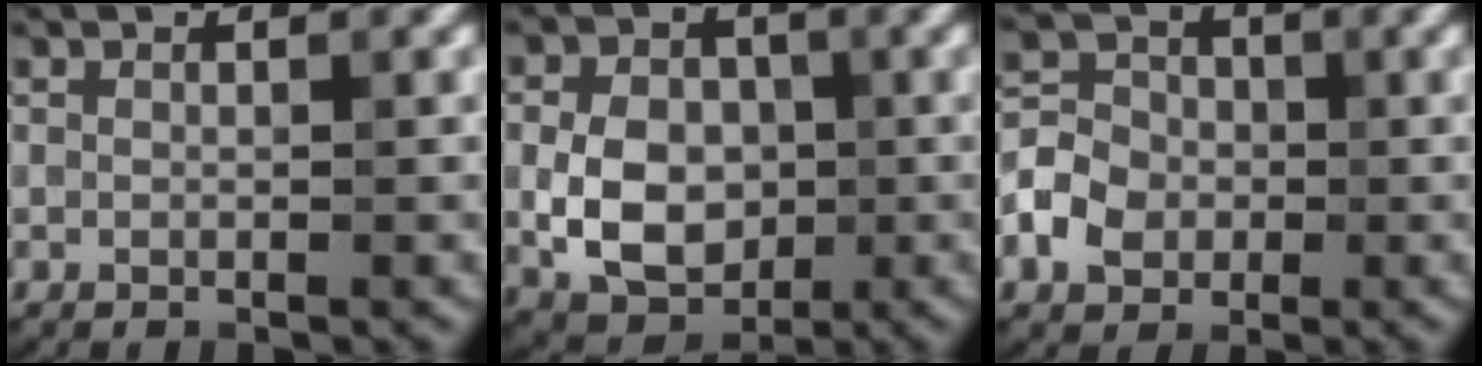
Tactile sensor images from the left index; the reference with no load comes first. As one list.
[{"total": 6.5, "force": [-0.7, 4.8, 4.3], "torque": [-0.080, -0.002, -0.017]}, {"total": 4.7, "force": [-1.3, 4.0, 2.1], "torque": [-0.036, 0.004, -0.032]}]